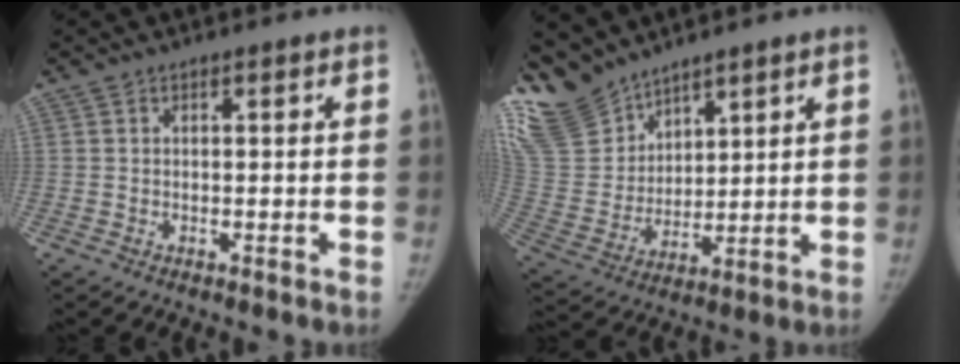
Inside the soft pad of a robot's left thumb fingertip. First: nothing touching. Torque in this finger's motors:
{"motor_torque": [1.09, -0.68, 1.00, -1.06, -0.05]}